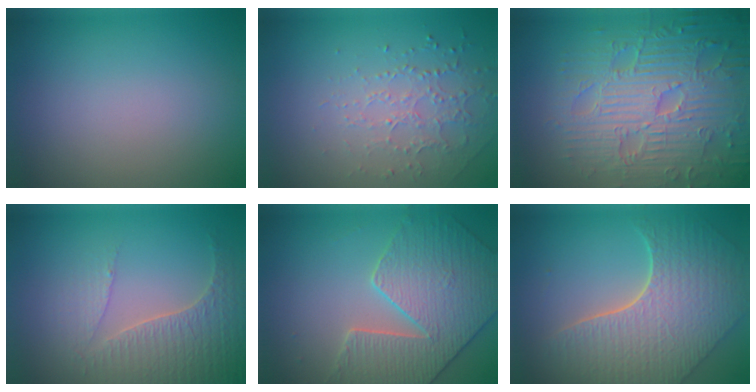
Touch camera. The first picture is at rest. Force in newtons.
{"total": 1.7, "press": 1.5, "slide": 0.8}
{"total": 9.6, "press": 6.9, "slide": 6.7}
{"total": 3.4, "press": 3.4, "slide": 0.5}
{"total": 4.8, "press": 4.7, "slide": 0.8}
{"total": 8.0, "press": 5.8, "slide": 5.5}